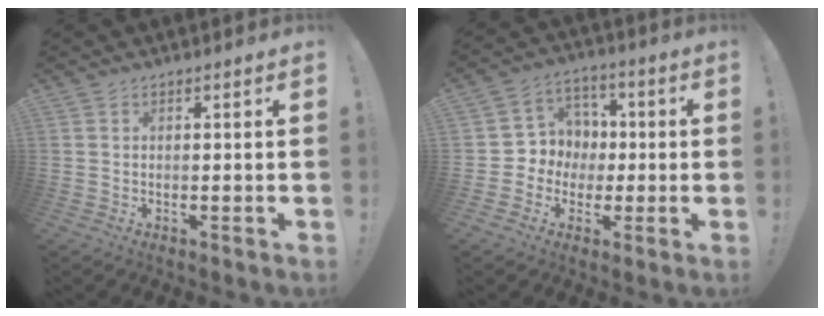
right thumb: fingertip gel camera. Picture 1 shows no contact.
{"total": 8.6, "force": [-2.1, 8.2, 1.4], "torque": [-0.018, 0.020, -0.027]}